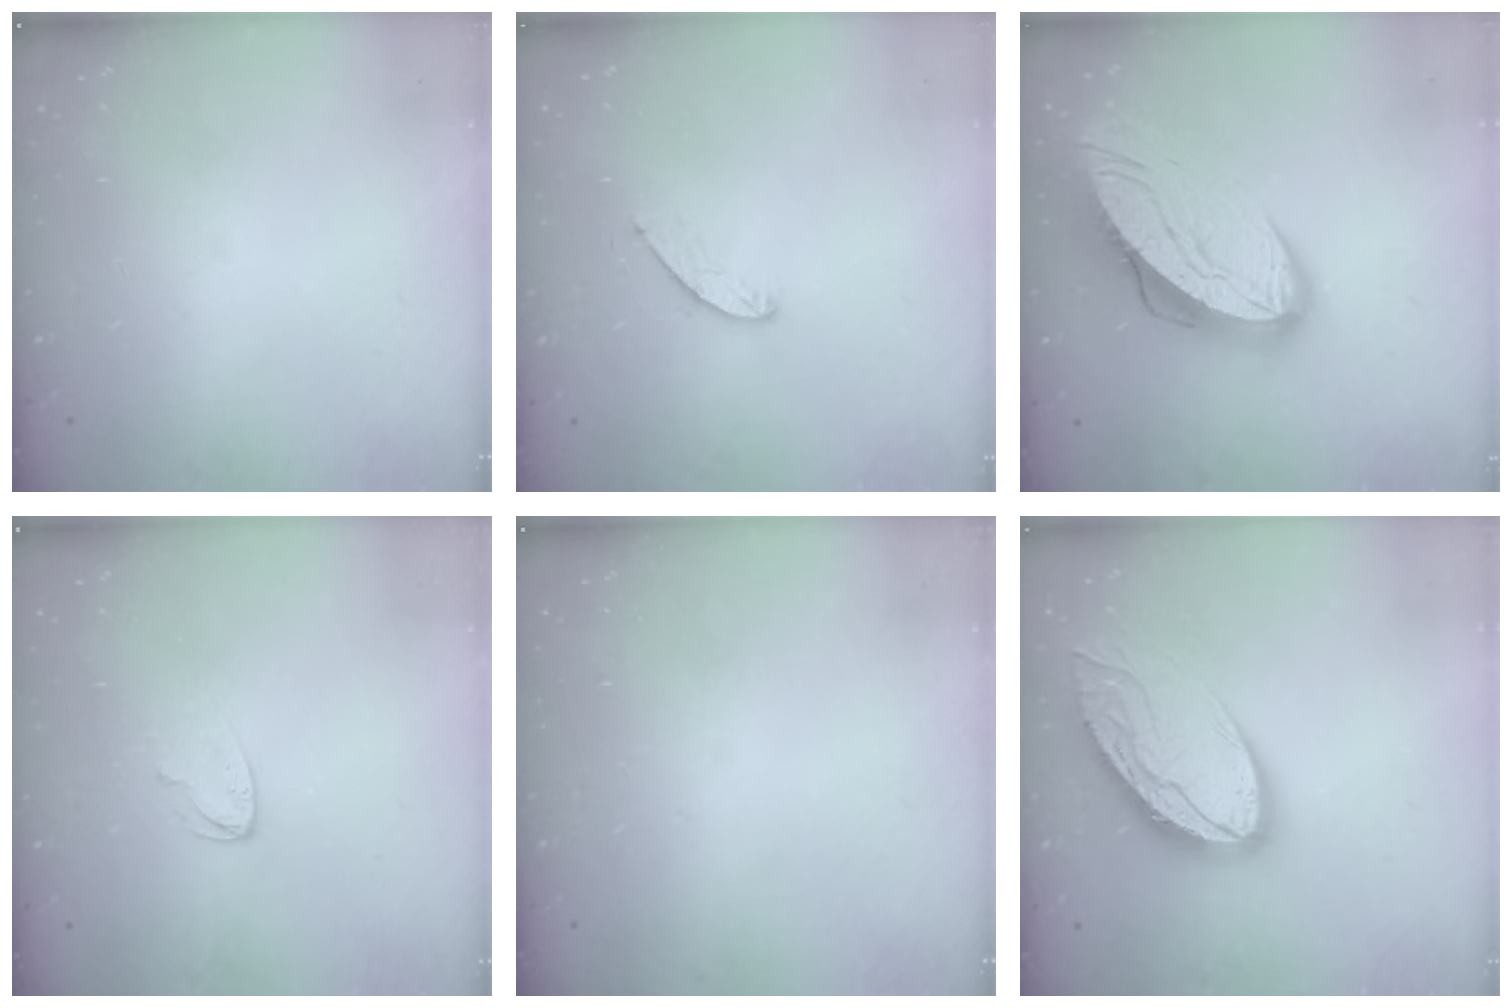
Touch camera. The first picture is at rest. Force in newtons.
{"total": 4.7, "press": 4.7, "slide": 0.3}
{"total": 16.2, "press": 16.1, "slide": 1.3}
{"total": 4.6, "press": 4.6, "slide": 0.5}
{"total": 0.0}
{"total": 16.8, "press": 16.7, "slide": 1.7}